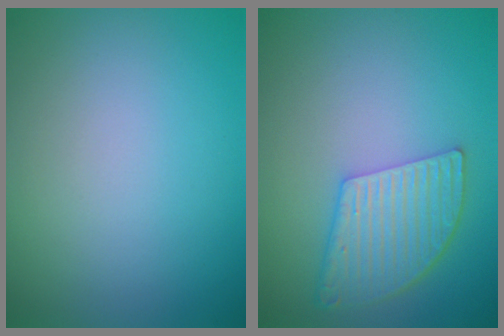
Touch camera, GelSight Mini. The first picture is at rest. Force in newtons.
{"total": 5.2, "press": 3.9, "slide": 3.4}